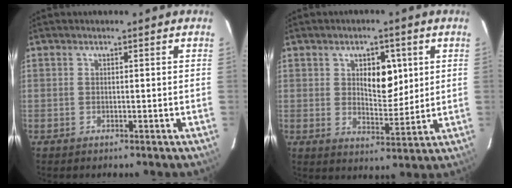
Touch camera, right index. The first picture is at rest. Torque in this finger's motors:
{"motor_torque": [0.43, -0.16, 0.18, 0.06]}